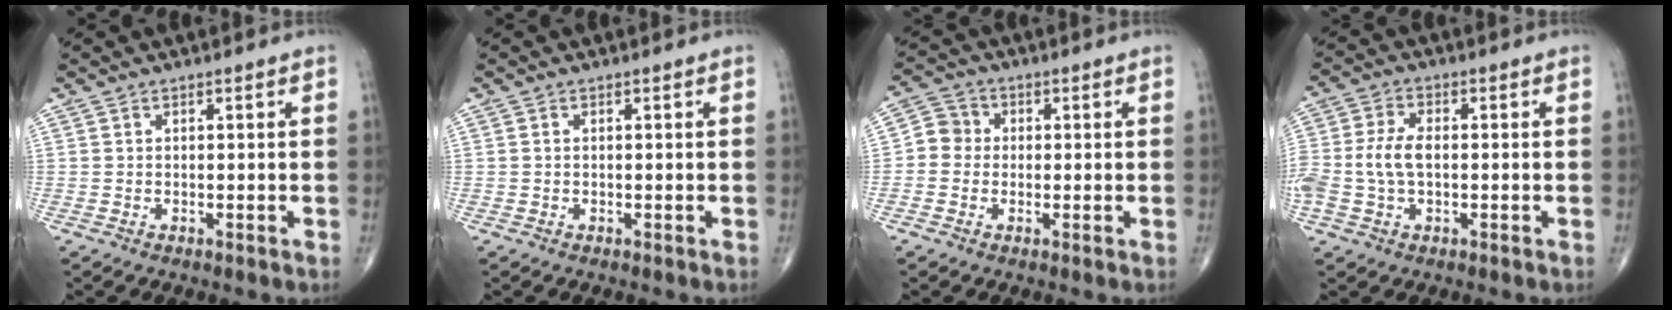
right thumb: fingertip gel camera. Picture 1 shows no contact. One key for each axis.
{"total": 0.0}
{"total": 4.7, "fx": -0.3, "fy": 4.4, "fz": 1.5, "tx": -0.006, "ty": 0.013, "tz": -0.019}
{"total": 7.8, "fx": -0.5, "fy": 4.6, "fz": 6.3, "tx": -0.150, "ty": 0.016, "tz": -0.012}